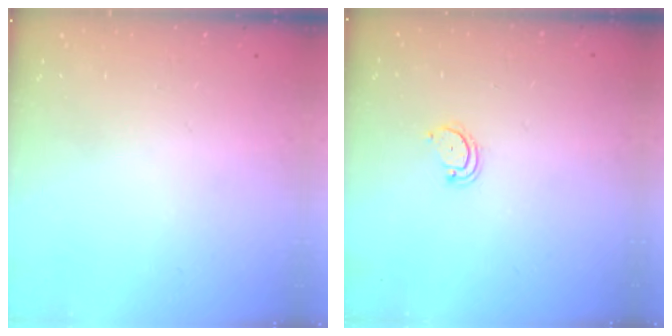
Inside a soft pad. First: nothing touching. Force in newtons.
{"total": 2.3, "press": 2.3, "slide": 0.2}